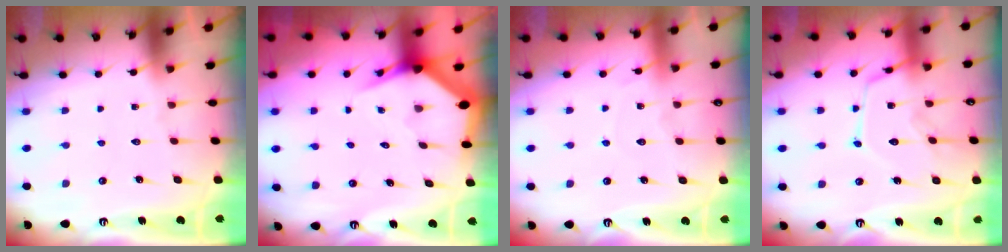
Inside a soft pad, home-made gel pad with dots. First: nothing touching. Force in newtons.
{"total": 3.4, "press": 3.3, "slide": 0.5}
{"total": 3.7, "press": 3.7, "slide": 0.5}
{"total": 12.8, "press": 12.8, "slide": 1.1}